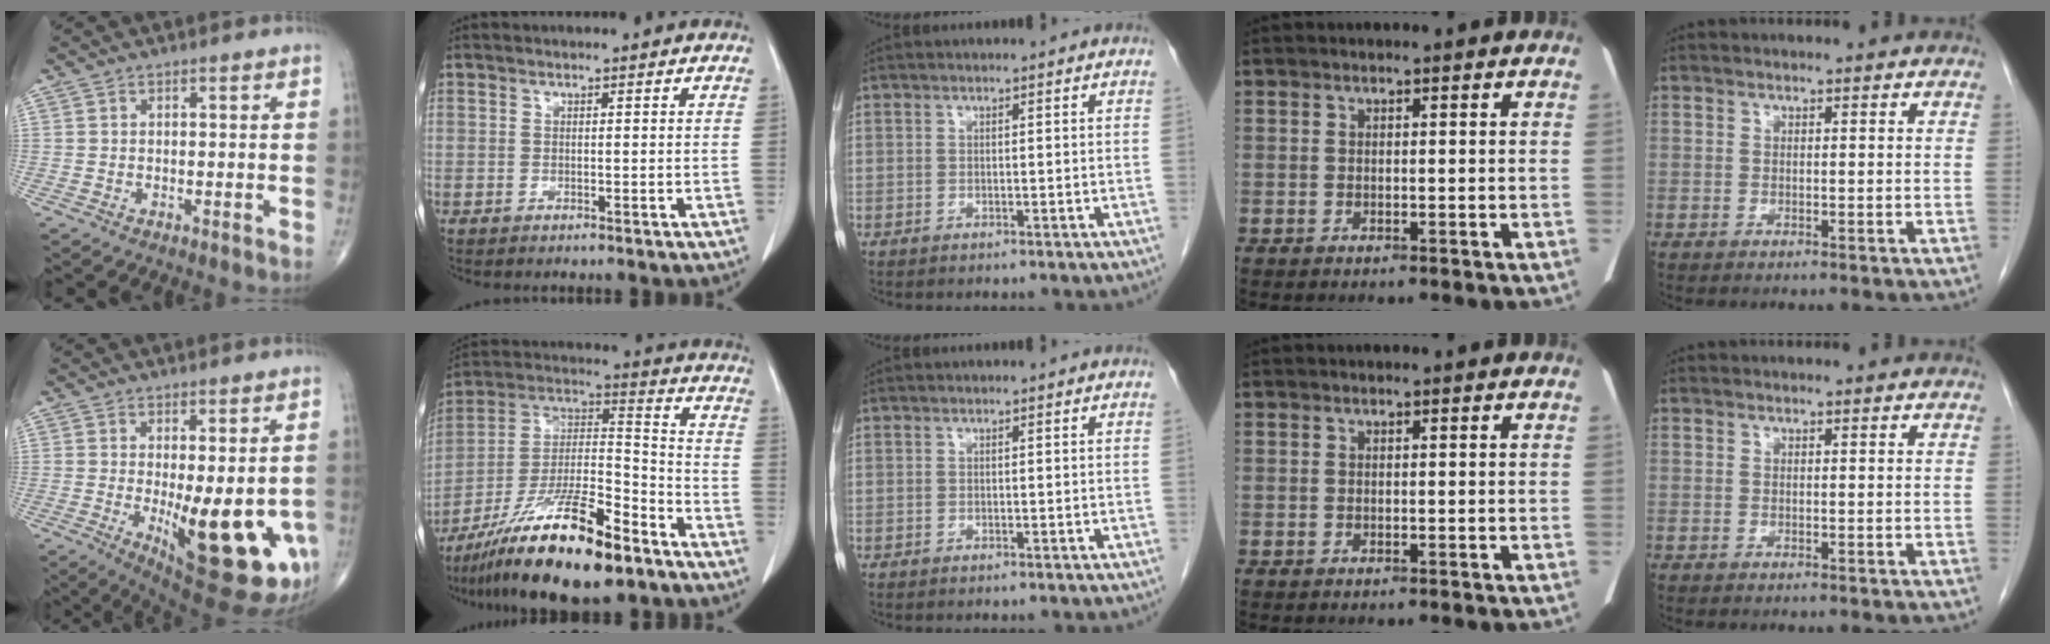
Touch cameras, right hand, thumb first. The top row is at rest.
{"thumb": {"total": 17.9, "force": [-3.9, 6.2, 16.3], "torque": [-0.183, -0.029, -0.029]}, "index": {"total": 20.1, "force": [-13.6, 3.7, 14.4], "torque": [-0.267, -0.011, -0.238]}}